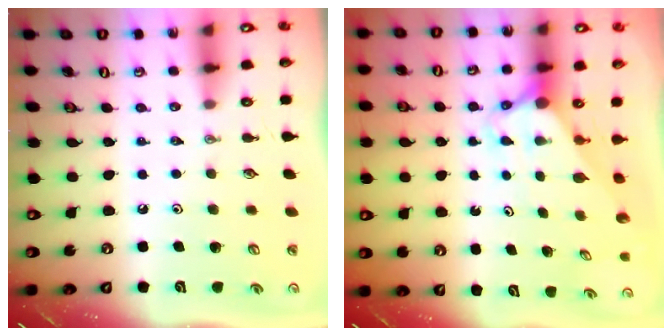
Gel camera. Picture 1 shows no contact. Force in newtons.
{"total": 2.7, "press": 2.7, "slide": 0.0}